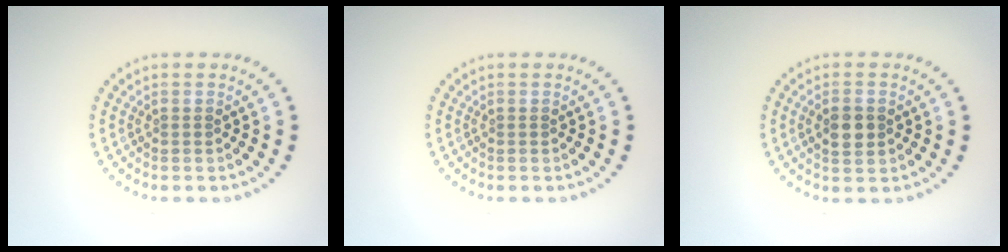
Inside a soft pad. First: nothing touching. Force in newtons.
{"total": 0.0}
{"total": 2.3, "press": 2.2, "slide": 0.3}